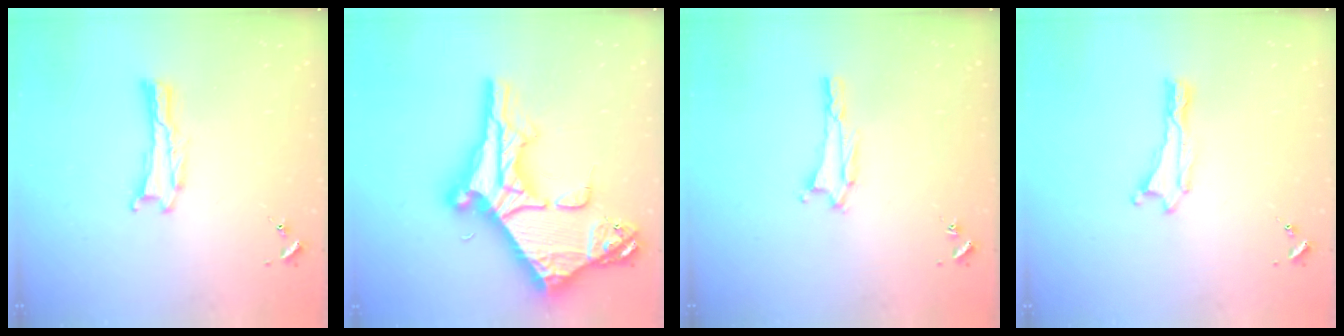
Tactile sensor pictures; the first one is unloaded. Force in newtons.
{"total": 14.2, "press": 14.1, "slide": 1.3}
{"total": 1.5, "press": 1.5, "slide": 0.3}
{"total": 0.0}